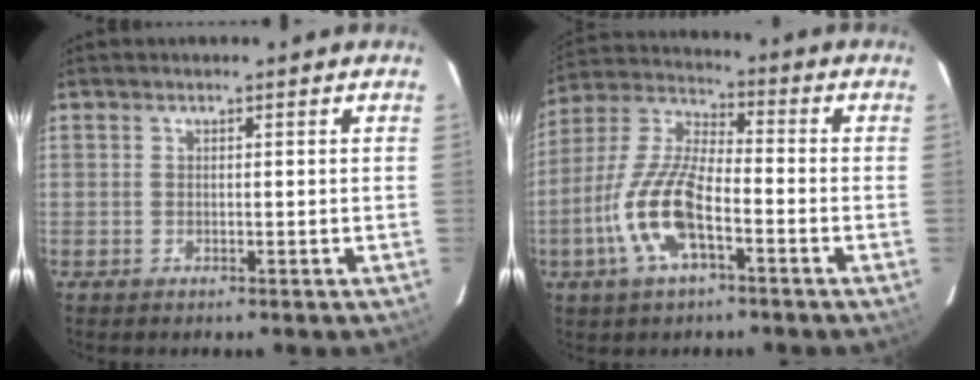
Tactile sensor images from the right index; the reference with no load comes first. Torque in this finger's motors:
{"motor_torque": [1.91, -0.23, 1.06, 0.21]}